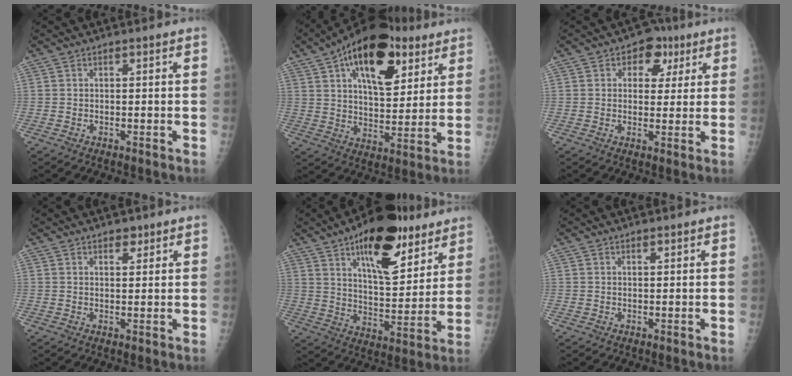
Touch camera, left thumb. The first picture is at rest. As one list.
[{"total": 20.2, "force": [10.0, 10.2, 14.3], "torque": [-0.185, -0.025, 0.156]}, {"total": 6.7, "force": [2.9, 5.0, 3.4], "torque": [-0.003, -0.003, 0.032]}, {"total": 2.2, "force": [1.5, 1.2, 1.0], "torque": [-0.002, -0.009, 0.021]}, {"total": 20.2, "force": [11.8, 8.6, 14.0], "torque": [-0.167, -0.057, 0.184]}, {"total": 0.6, "force": [0.5, 0.2, 0.4], "torque": [-0.006, -0.003, 0.008]}]